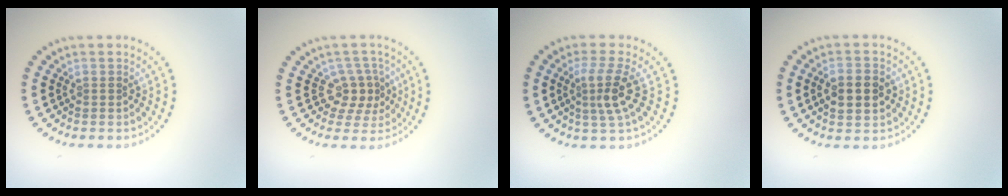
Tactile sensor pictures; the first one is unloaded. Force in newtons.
{"total": 2.8, "press": 2.2, "slide": 1.8}
{"total": 3.0, "press": 2.2, "slide": 2.1}
{"total": 4.5, "press": 4.5, "slide": 0.2}